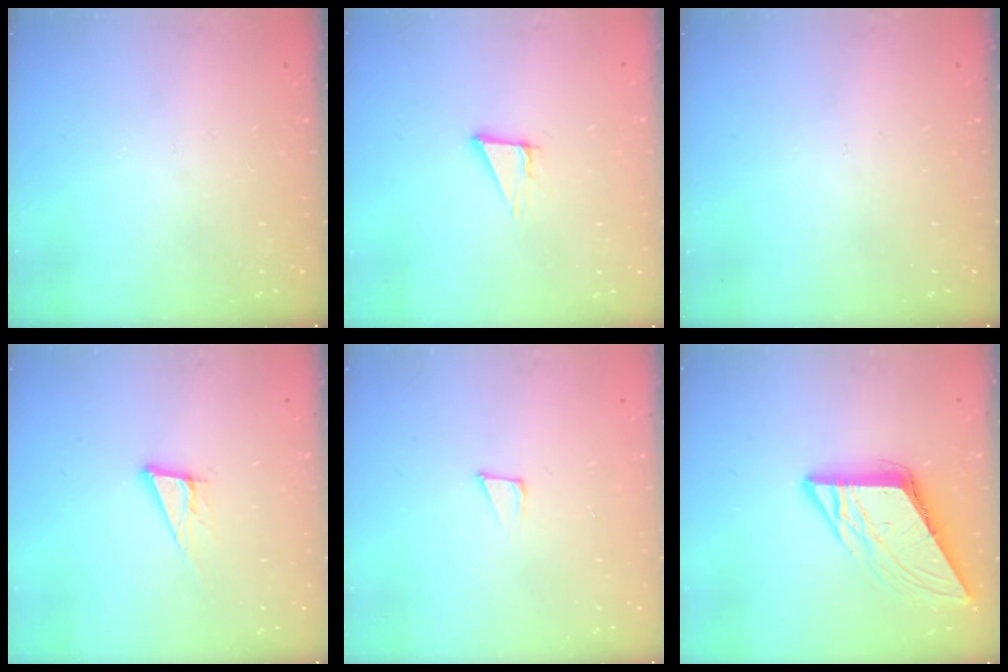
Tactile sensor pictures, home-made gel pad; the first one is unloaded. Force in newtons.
{"total": 3.8, "press": 3.7, "slide": 0.4}
{"total": 0.0}
{"total": 7.6, "press": 7.3, "slide": 2.3}
{"total": 5.5, "press": 5.4, "slide": 0.8}
{"total": 8.8, "press": 8.8, "slide": 0.9}